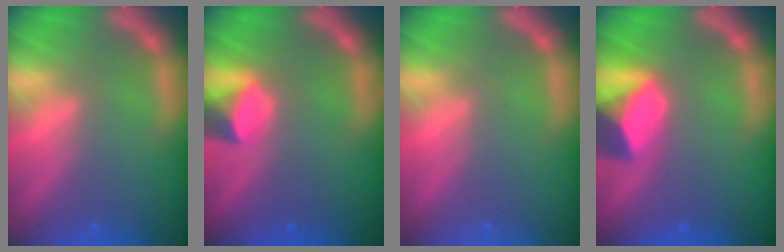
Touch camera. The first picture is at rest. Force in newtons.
{"total": 3.0}
{"total": 0.0}
{"total": 5.9}